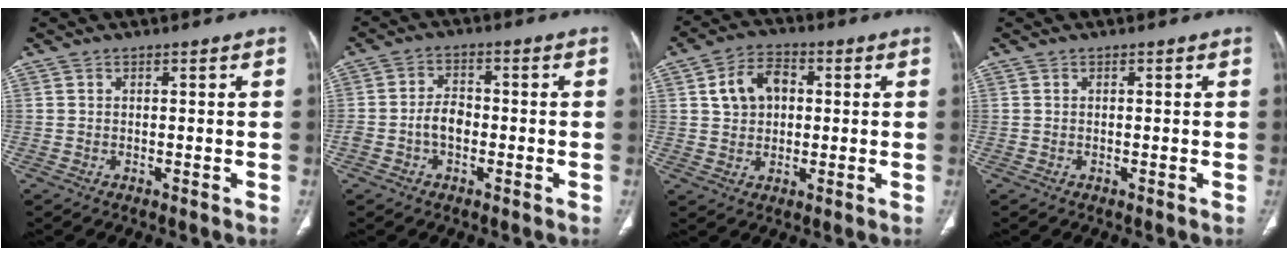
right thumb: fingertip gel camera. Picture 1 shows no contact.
{"total": 4.5, "force": [-1.3, 3.0, 3.2], "torque": [-0.053, 0.019, -0.026]}
{"total": 8.2, "force": [1.6, 6.0, 5.3], "torque": [-0.075, 0.010, 0.025]}
{"total": 0.0}